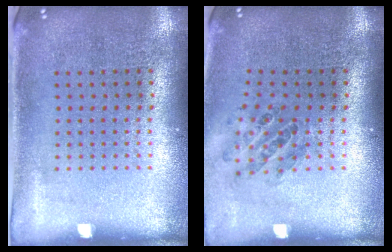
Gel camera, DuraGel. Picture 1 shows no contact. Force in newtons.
{"total": 0.9, "press": 0.9, "slide": 0.1}